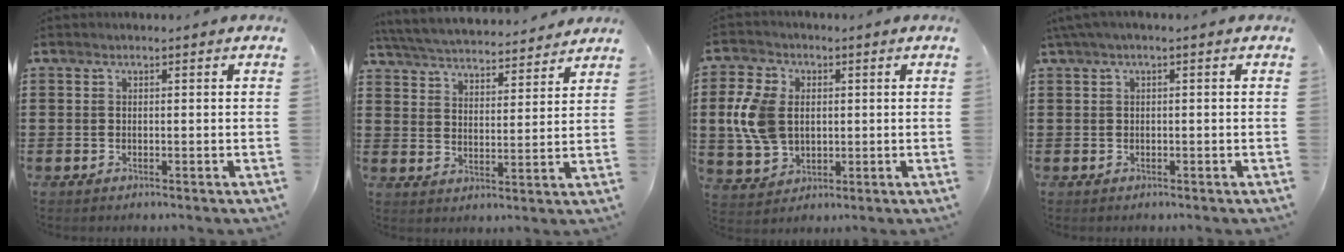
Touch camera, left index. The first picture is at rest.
{"total": 5.1, "force": [5.1, 0.1, 0.6], "torque": [-0.039, -0.036, 0.086]}
{"total": 9.5, "force": [0.9, 6.9, 6.4], "torque": [-0.180, 0.007, 0.008]}
{"total": 1.2, "force": [-0.3, 0.1, 1.2], "torque": [-0.016, -0.005, -0.006]}